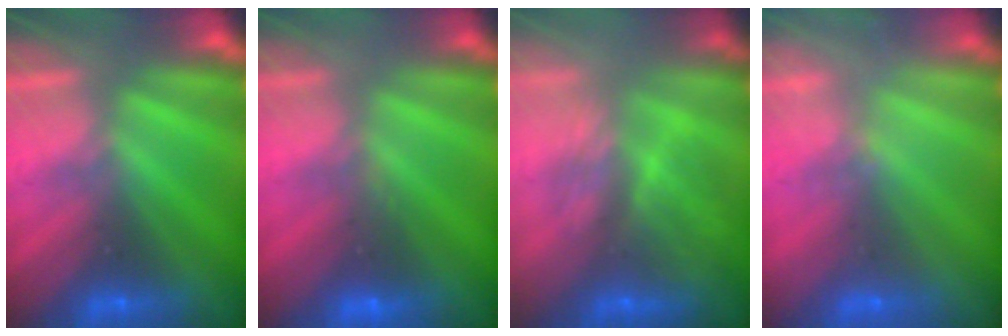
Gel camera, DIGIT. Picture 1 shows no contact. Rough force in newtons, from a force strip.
{"total": 2.9}
{"total": 10.8}
{"total": 2.4}